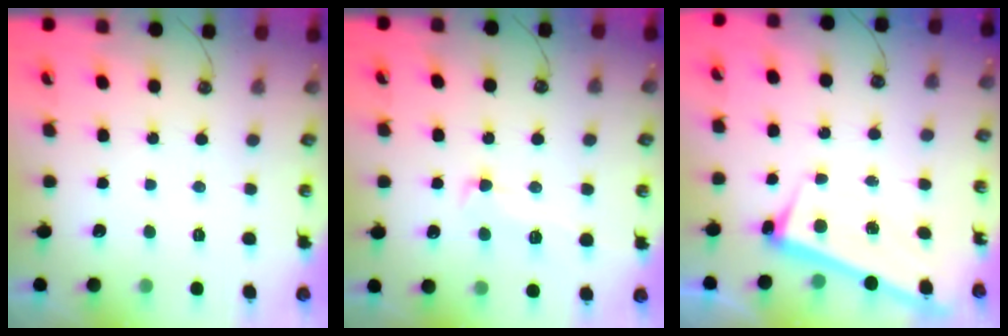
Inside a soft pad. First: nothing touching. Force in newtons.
{"total": 1.6, "press": 1.2, "slide": 1.0}
{"total": 2.8, "press": 2.8, "slide": 0.4}